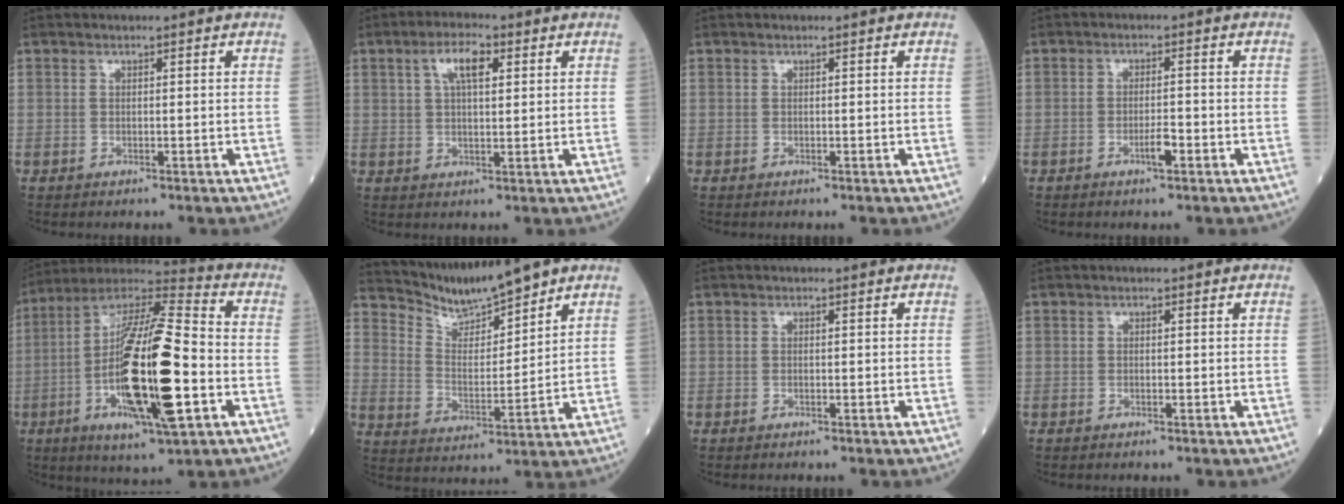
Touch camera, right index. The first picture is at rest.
{"total": 5.9, "force": [2.4, 2.0, 5.0], "torque": [-0.100, 0.011, 0.045]}
{"total": 0.0}
{"total": 2.7, "force": [-1.3, 0.5, 2.3], "torque": [-0.044, -0.001, -0.021]}
{"total": 23.5, "force": [-4.9, 4.2, 22.6], "torque": [-0.441, -0.015, -0.087]}
{"total": 8.3, "force": [8.1, -0.4, 2.0], "torque": [-0.053, 0.000, 0.167]}
{"total": 0.0}
{"total": 0.0}